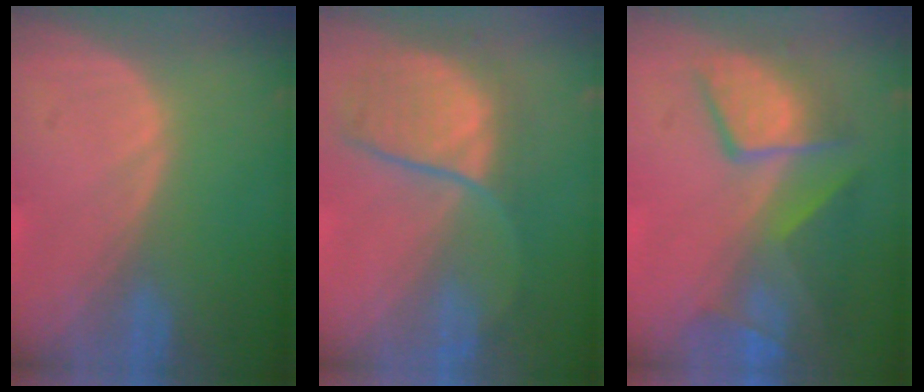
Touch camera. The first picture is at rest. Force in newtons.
{"total": 7.9, "press": 7.8, "slide": 1.3}
{"total": 10.0, "press": 8.6, "slide": 5.1}